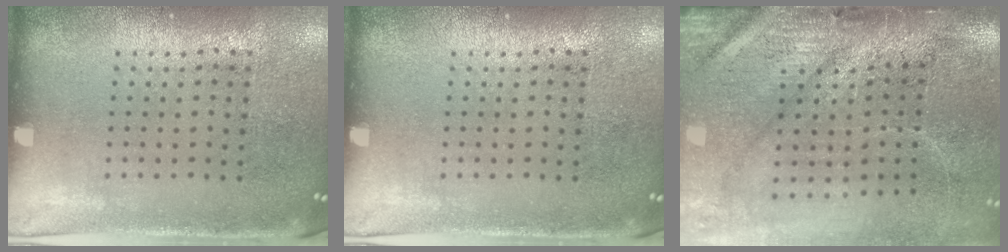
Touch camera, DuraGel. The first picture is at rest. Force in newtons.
{"total": 0.0}
{"total": 4.2, "press": 3.6, "slide": 2.3}